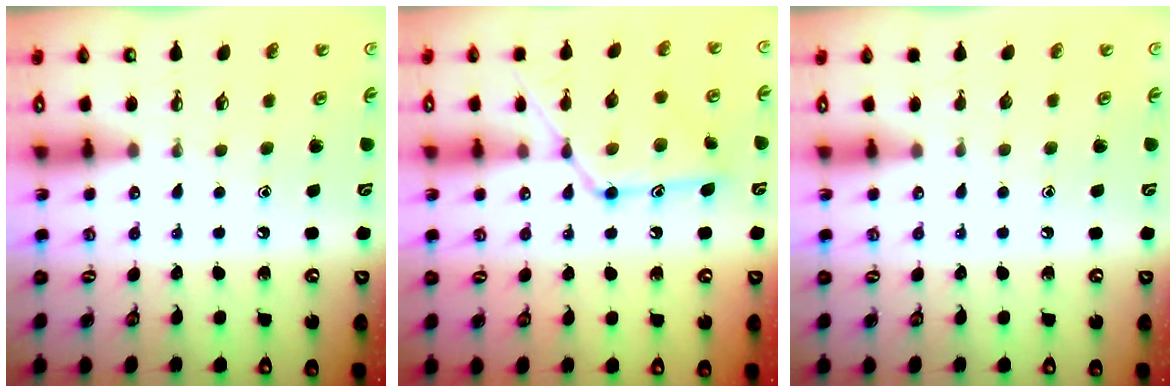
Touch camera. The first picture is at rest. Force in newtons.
{"total": 14.2, "press": 14.2, "slide": 0.5}
{"total": 0.0}